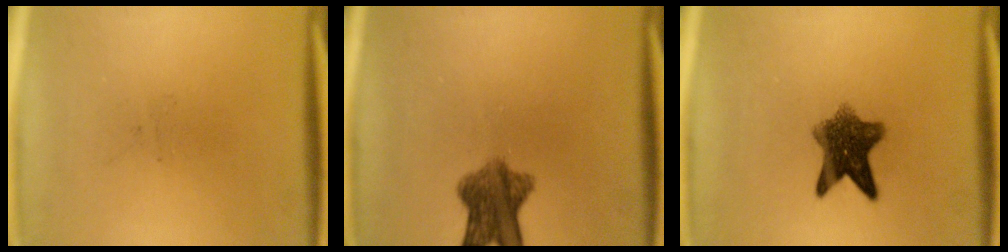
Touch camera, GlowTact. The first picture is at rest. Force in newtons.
{"total": 7.3}
{"total": 7.8}